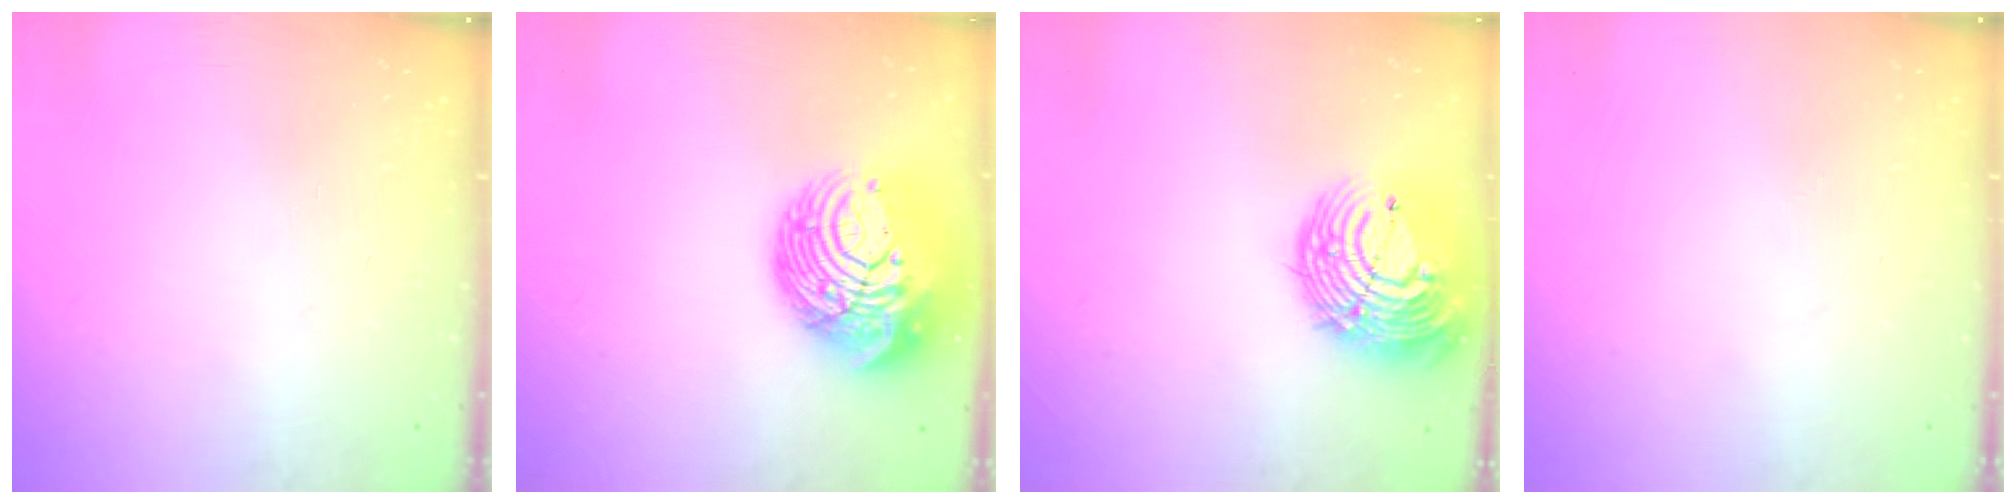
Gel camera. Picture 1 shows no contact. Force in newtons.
{"total": 16.8, "press": 16.7, "slide": 1.8}
{"total": 17.9, "press": 17.8, "slide": 1.9}
{"total": 0.0}